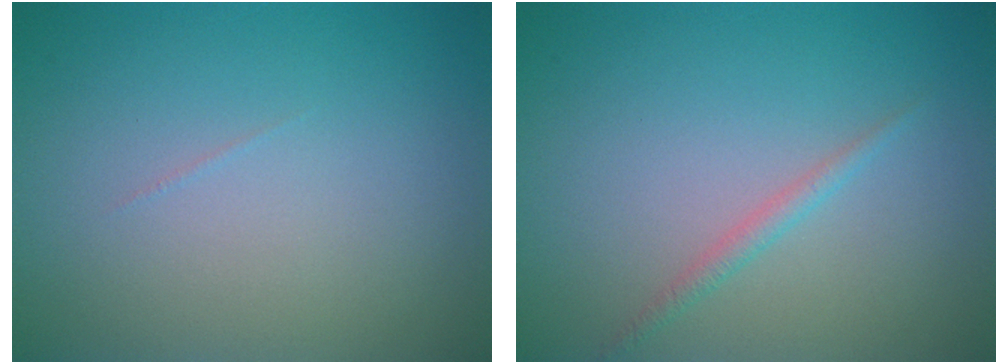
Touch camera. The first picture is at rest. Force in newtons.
{"total": 1.1, "press": 1.1, "slide": 0.0}